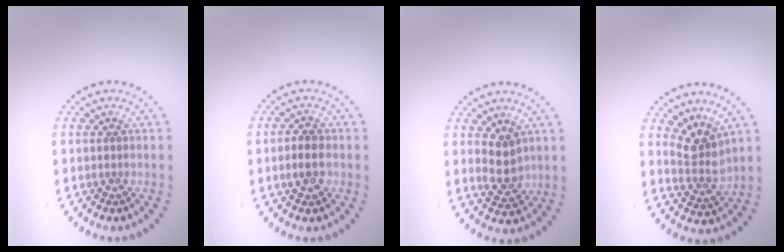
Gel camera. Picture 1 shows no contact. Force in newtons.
{"total": 2.4, "press": 2.4, "slide": 0.3}
{"total": 2.6, "press": 2.5, "slide": 0.8}
{"total": 2.9, "press": 2.2, "slide": 2.0}